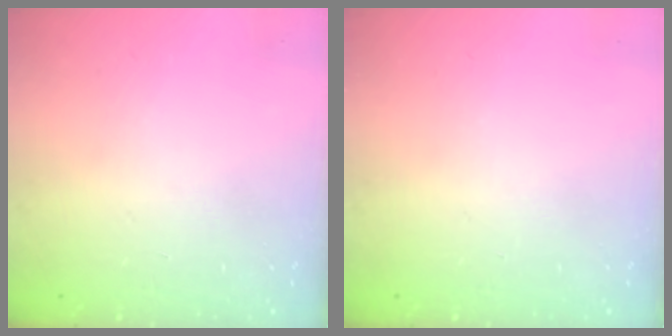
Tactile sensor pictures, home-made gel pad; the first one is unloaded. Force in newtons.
{"total": 0.0}